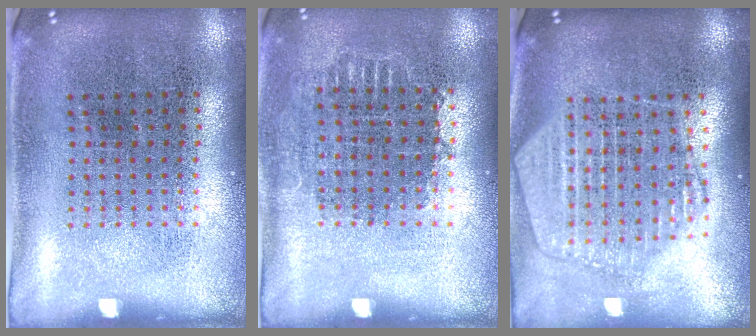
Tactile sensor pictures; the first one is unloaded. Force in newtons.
{"total": 0.7, "press": 0.7, "slide": 0.3}
{"total": 2.1, "press": 1.9, "slide": 0.9}